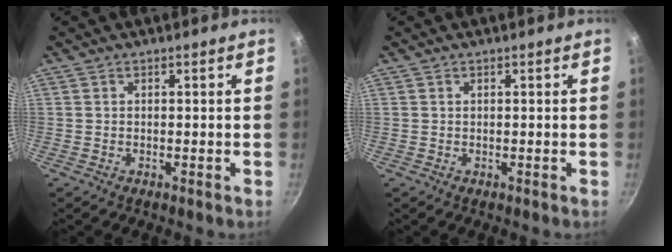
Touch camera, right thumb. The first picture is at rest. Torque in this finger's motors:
{"motor_torque": [0.04, 0.02, 0.05, 0.01, 0.00]}